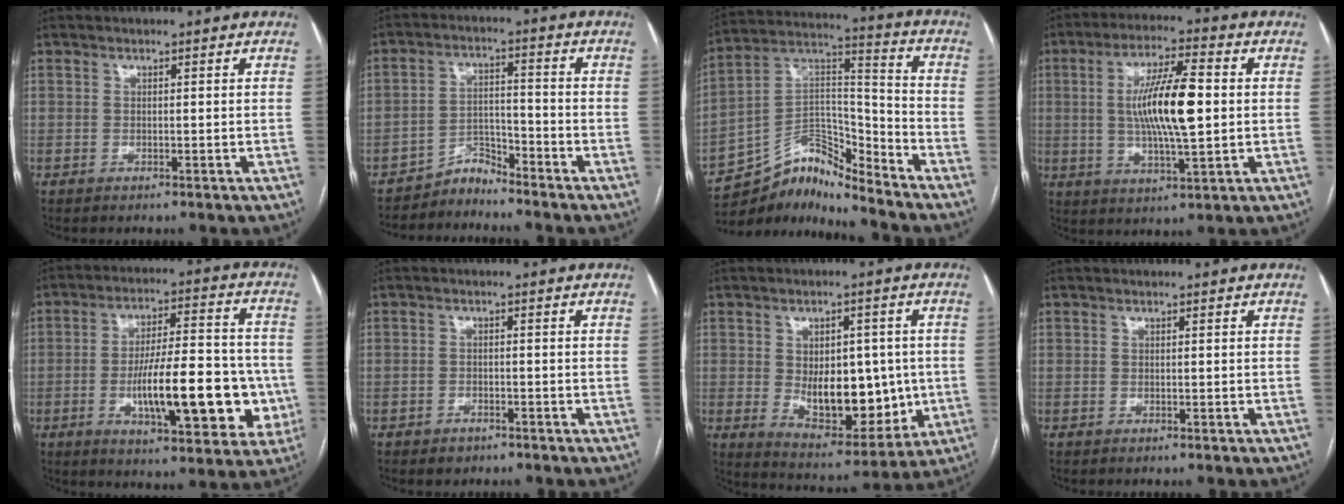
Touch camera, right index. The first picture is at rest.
{"total": 4.0, "force": [-3.9, 0.8, -0.4], "torque": [0.019, 0.006, -0.068]}
{"total": 10.5, "force": [-10.3, 1.8, 1.0], "torque": [-0.011, 0.076, -0.191]}
{"total": 12.6, "force": [0.7, 2.1, 12.4], "torque": [-0.224, 0.005, 0.011]}
{"total": 18.2, "force": [-4.2, 5.3, 16.9], "torque": [-0.241, 0.018, -0.052]}
{"total": 1.9, "force": [-1.4, 1.3, 0.5], "torque": [-0.011, 0.003, -0.015]}
{"total": 13.1, "force": [-0.4, 7.2, 10.9], "torque": [-0.158, -0.001, 0.015]}
{"total": 0.0}